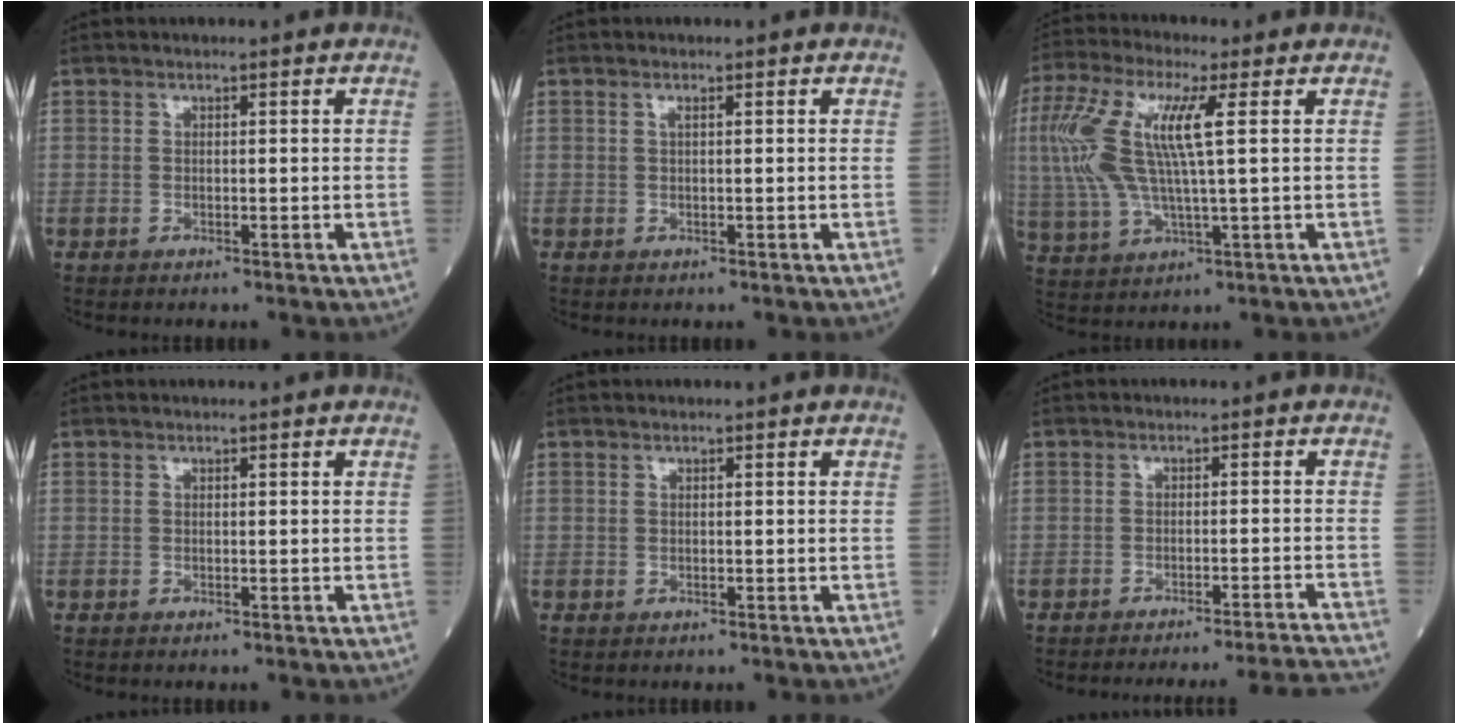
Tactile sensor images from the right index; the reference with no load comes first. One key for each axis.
{"total": 0.6, "fx": 0.2, "fy": 0.0, "fz": 0.5, "tx": -0.015, "ty": 0.001, "tz": 0.003}
{"total": 14.1, "fx": 2.9, "fy": 2.8, "fz": 13.5, "tx": -0.314, "ty": 0.022, "tz": 0.052}
{"total": 0.0}
{"total": 0.0}
{"total": 13.8, "fx": -13.3, "fy": -2.7, "fz": 2.5, "tx": -0.005, "ty": -0.016, "tz": -0.162}